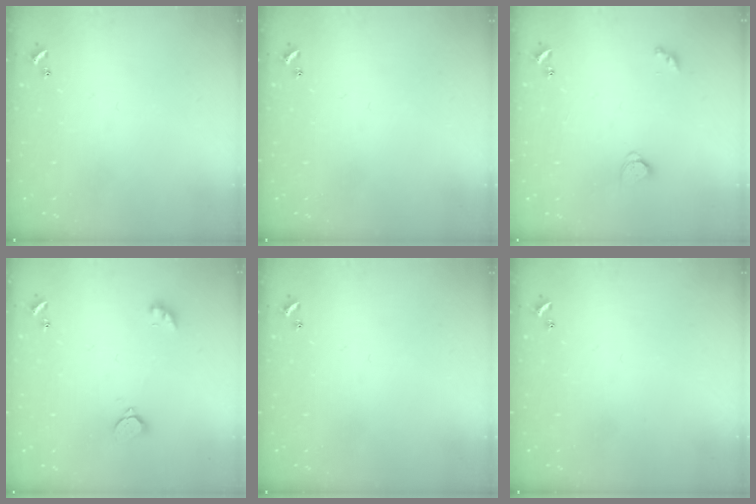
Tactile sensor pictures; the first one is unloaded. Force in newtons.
{"total": 0.0}
{"total": 2.9, "press": 2.8, "slide": 0.3}
{"total": 2.4, "press": 2.4, "slide": 0.6}
{"total": 0.0}
{"total": 0.0}